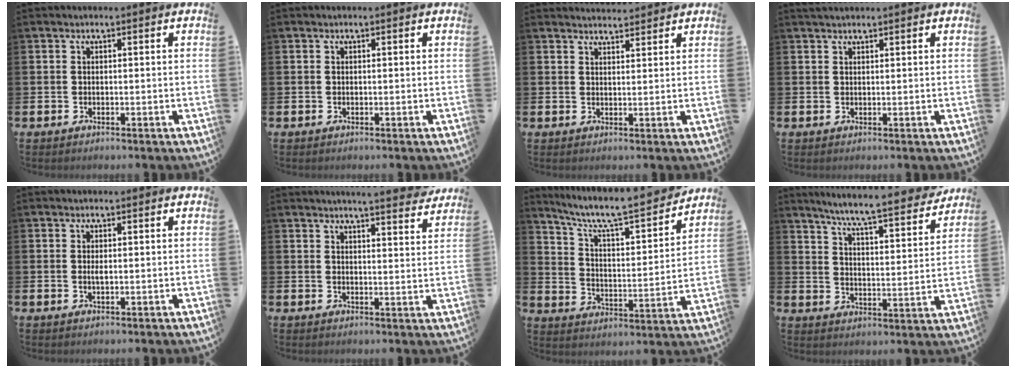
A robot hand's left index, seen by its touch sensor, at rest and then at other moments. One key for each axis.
{"total": 0.0}
{"total": 2.8, "fx": 2.8, "fy": 0.3, "fz": 0.0, "tx": 0.003, "ty": -0.017, "tz": 0.048}
{"total": 1.2, "fx": 1.1, "fy": 0.2, "fz": 0.3, "tx": 0.004, "ty": 0.000, "tz": 0.018}
{"total": 0.9, "fx": 0.1, "fy": 0.3, "fz": 0.9, "tx": -0.021, "ty": 0.004, "tz": 0.002}
{"total": 4.9, "fx": 4.8, "fy": -0.4, "fz": 1.1, "tx": -0.015, "ty": -0.032, "tz": 0.080}
{"total": 8.3, "fx": 7.4, "fy": 1.3, "fz": 3.5, "tx": -0.096, "ty": -0.058, "tz": 0.121}
{"total": 7.8, "fx": 7.2, "fy": -0.1, "fz": 2.9, "tx": -0.077, "ty": -0.053, "tz": 0.121}